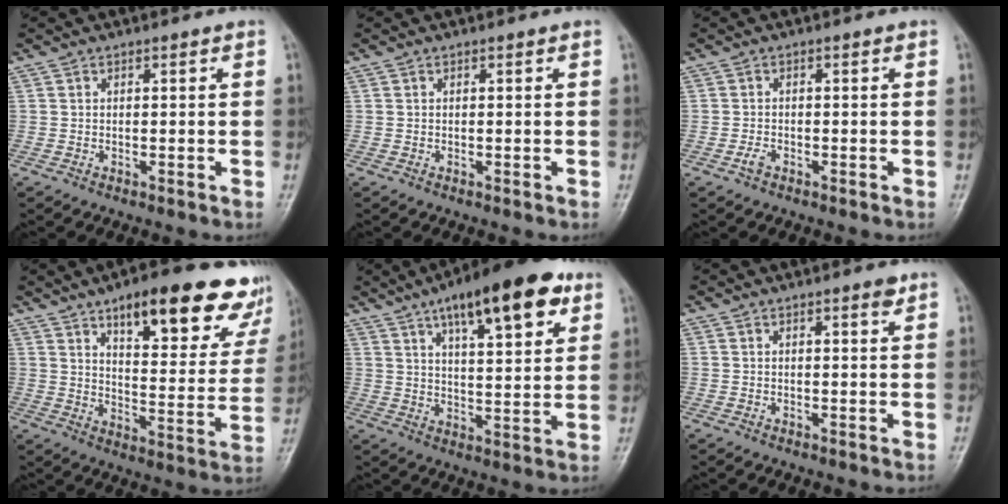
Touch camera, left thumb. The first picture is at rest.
{"total": 0.0}
{"total": 1.4, "force": [-0.8, 0.7, 0.8], "torque": [-0.020, 0.002, -0.018]}
{"total": 22.6, "force": [14.3, 7.9, 15.6], "torque": [-0.158, -0.053, 0.194]}
{"total": 17.8, "force": [9.6, 5.8, 13.8], "torque": [-0.179, -0.025, 0.144]}
{"total": 1.7, "force": [1.1, 0.3, 1.2], "torque": [-0.017, -0.006, 0.015]}